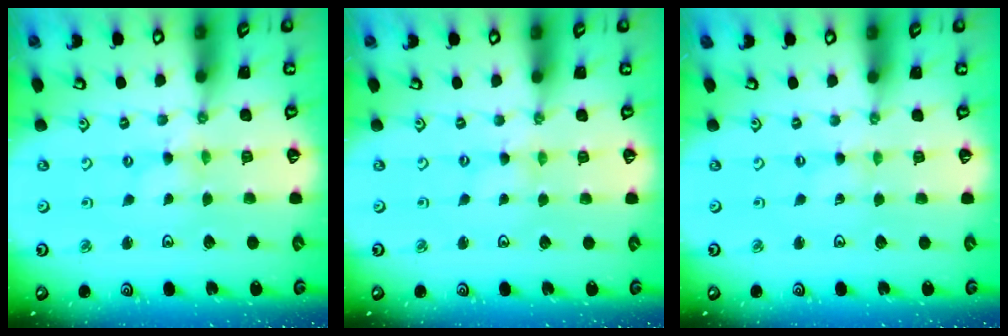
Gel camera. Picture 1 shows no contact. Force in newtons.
{"total": 0.0}
{"total": 0.0}